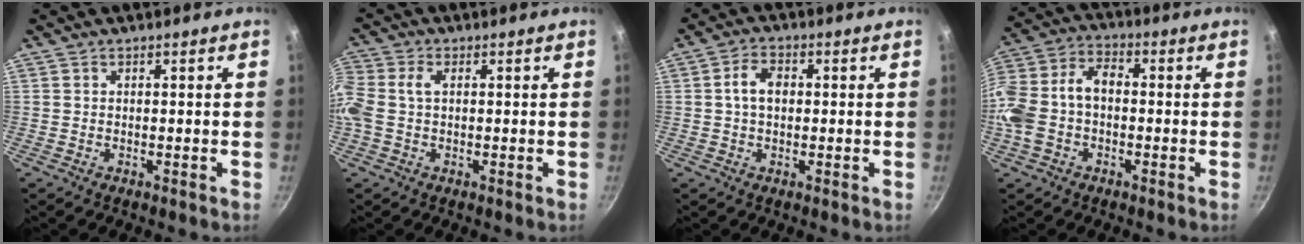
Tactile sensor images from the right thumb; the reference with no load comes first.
{"total": 5.6, "force": [0.3, 3.7, 4.2], "torque": [-0.095, 0.012, -0.006]}
{"total": 4.8, "force": [0.4, 3.2, 3.5], "torque": [-0.054, 0.014, 0.001]}
{"total": 13.2, "force": [-2.2, 8.8, 9.6], "torque": [-0.186, 0.046, -0.054]}